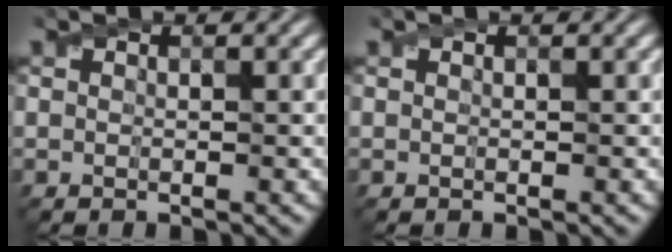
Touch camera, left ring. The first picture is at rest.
{"total": 0.0}